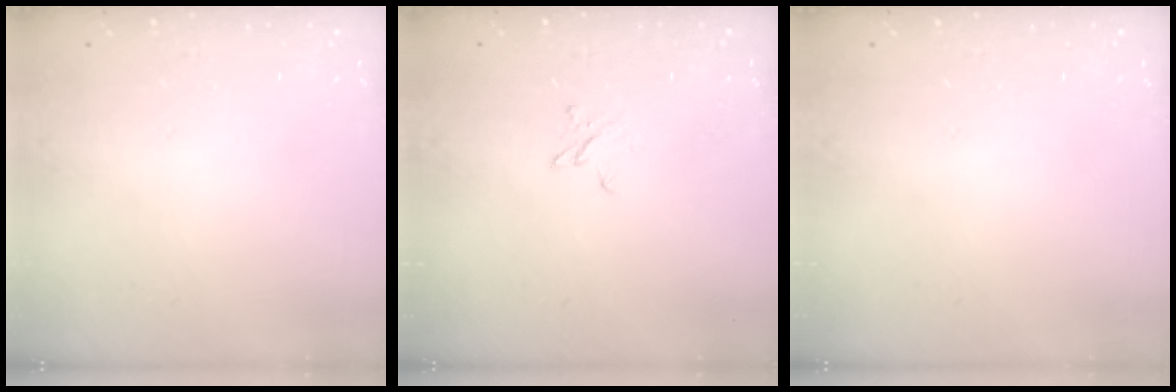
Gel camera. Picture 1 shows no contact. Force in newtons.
{"total": 2.9, "press": 2.9, "slide": 0.2}
{"total": 0.0}